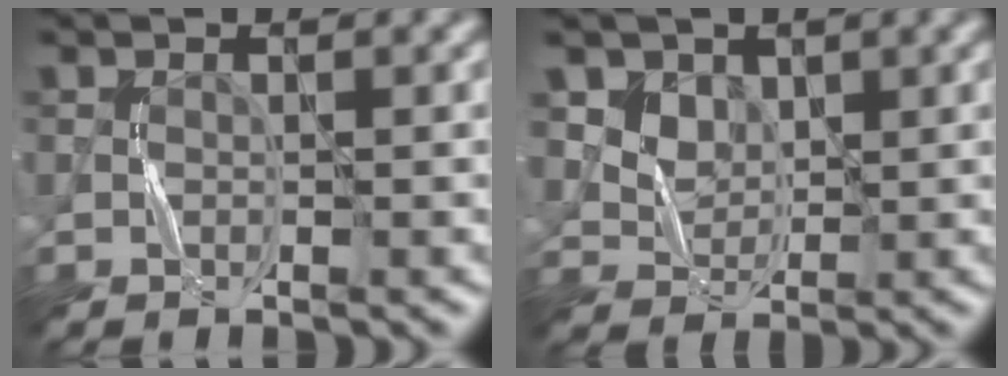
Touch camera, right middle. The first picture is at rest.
{"total": 3.8, "force": [2.0, 2.8, 1.6], "torque": [-0.051, -0.017, 0.063]}